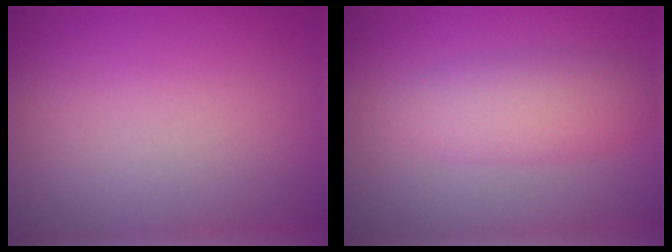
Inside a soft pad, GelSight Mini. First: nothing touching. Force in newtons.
{"total": 3.6, "press": 3.6, "slide": 0.1}